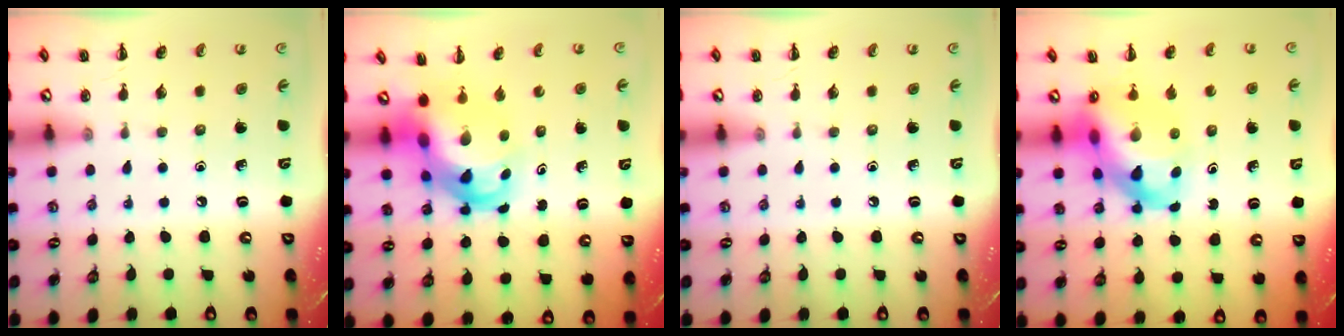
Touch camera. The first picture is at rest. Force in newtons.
{"total": 7.2, "press": 6.9, "slide": 2.1}
{"total": 0.0}
{"total": 13.9, "press": 13.4, "slide": 3.7}